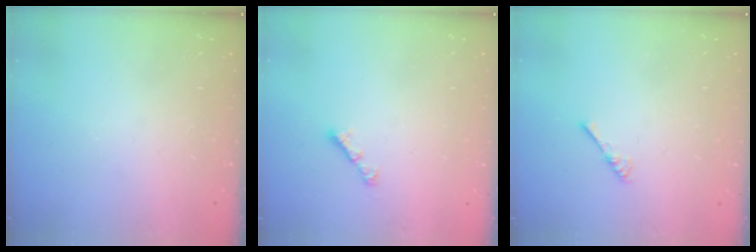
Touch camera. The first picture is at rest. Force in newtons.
{"total": 2.8, "press": 2.8, "slide": 0.7}
{"total": 1.8, "press": 1.7, "slide": 0.4}